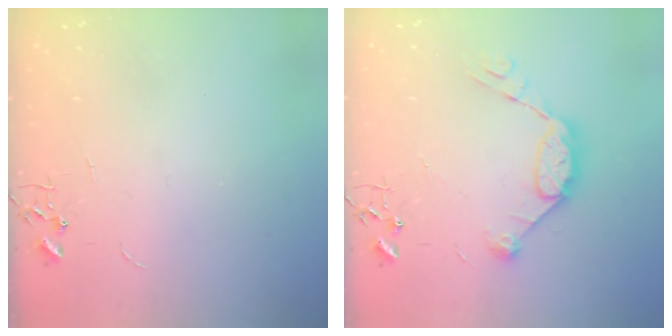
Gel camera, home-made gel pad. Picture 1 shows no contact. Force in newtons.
{"total": 11.0, "press": 10.9, "slide": 0.7}